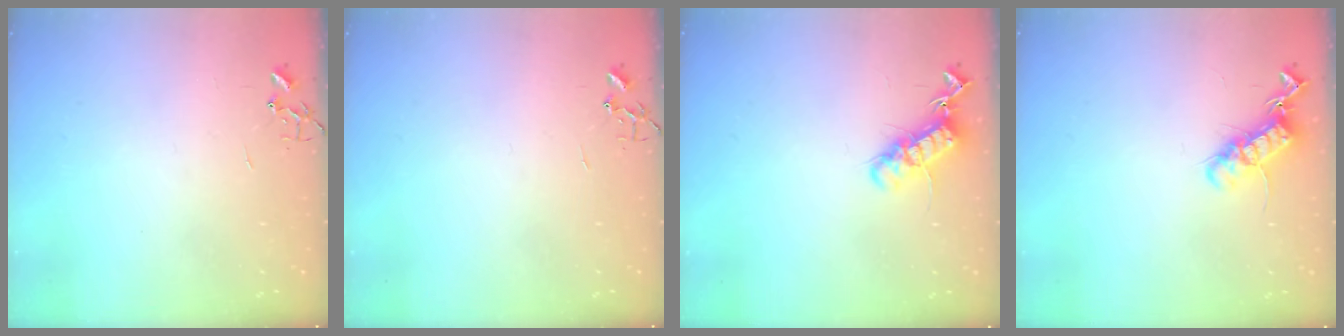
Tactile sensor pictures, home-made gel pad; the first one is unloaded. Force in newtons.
{"total": 0.0}
{"total": 13.3, "press": 13.3, "slide": 0.9}
{"total": 13.0, "press": 13.0, "slide": 0.3}